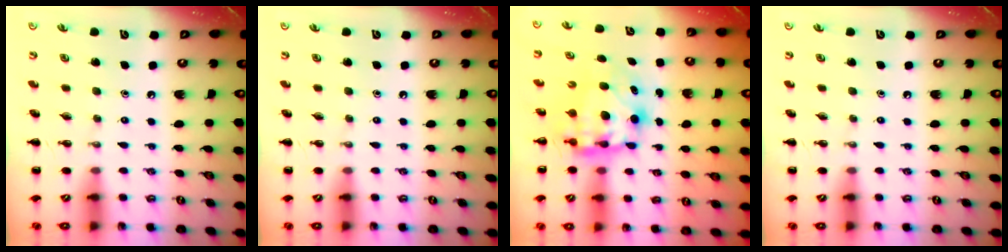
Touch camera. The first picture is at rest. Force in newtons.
{"total": 0.0}
{"total": 7.7, "press": 7.5, "slide": 1.6}
{"total": 0.0}